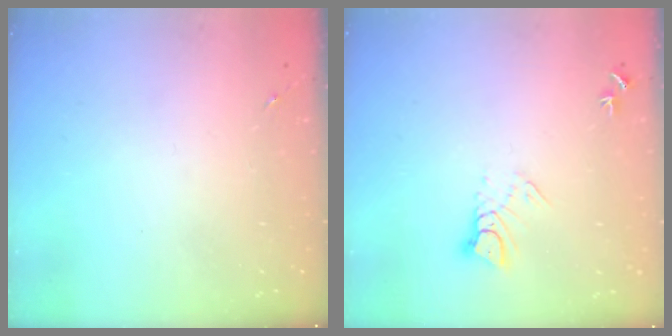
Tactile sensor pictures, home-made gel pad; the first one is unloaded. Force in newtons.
{"total": 5.5, "press": 5.5, "slide": 0.4}